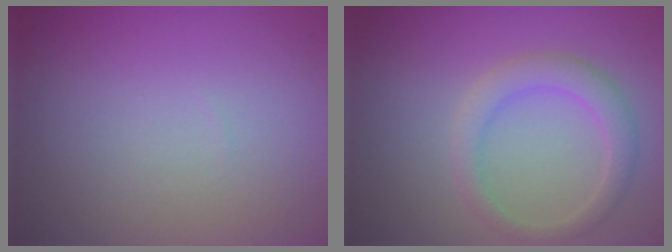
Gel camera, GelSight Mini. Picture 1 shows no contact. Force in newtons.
{"total": 2.8, "press": 2.8, "slide": 0.3}